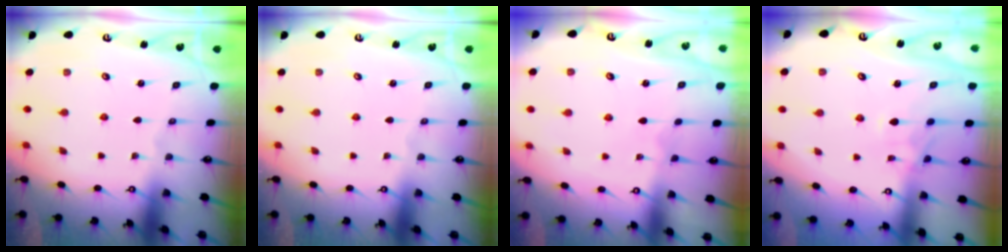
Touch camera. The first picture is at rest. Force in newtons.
{"total": 0.0}
{"total": 4.6, "press": 4.6, "slide": 0.1}
{"total": 1.1, "press": 0.4, "slide": 1.0}